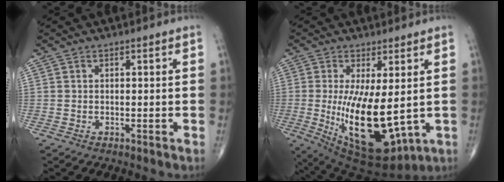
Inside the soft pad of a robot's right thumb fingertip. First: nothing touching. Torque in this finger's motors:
{"motor_torque": [0.69, 1.10, 1.38, 0.92, 0.59]}